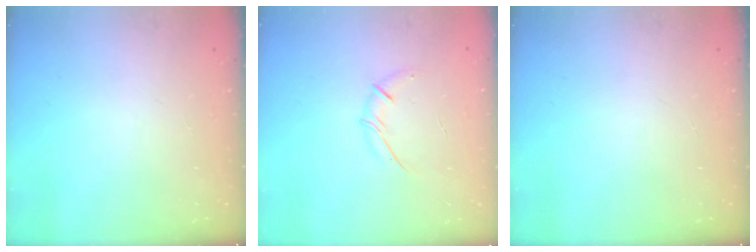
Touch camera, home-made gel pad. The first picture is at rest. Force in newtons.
{"total": 6.1, "press": 6.0, "slide": 1.1}
{"total": 0.0}